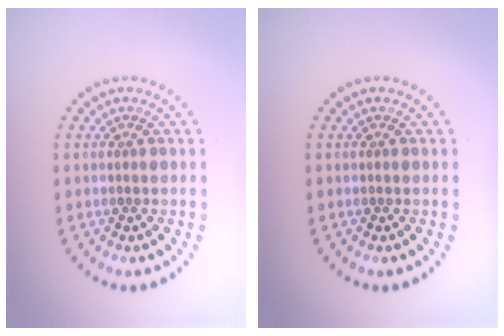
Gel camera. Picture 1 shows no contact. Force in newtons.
{"total": 0.0}